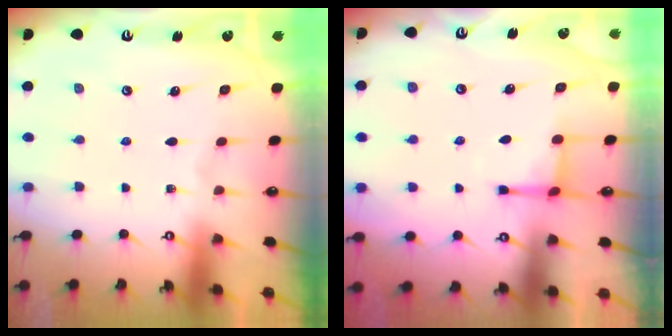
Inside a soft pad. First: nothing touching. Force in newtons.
{"total": 2.9, "press": 2.8, "slide": 0.7}